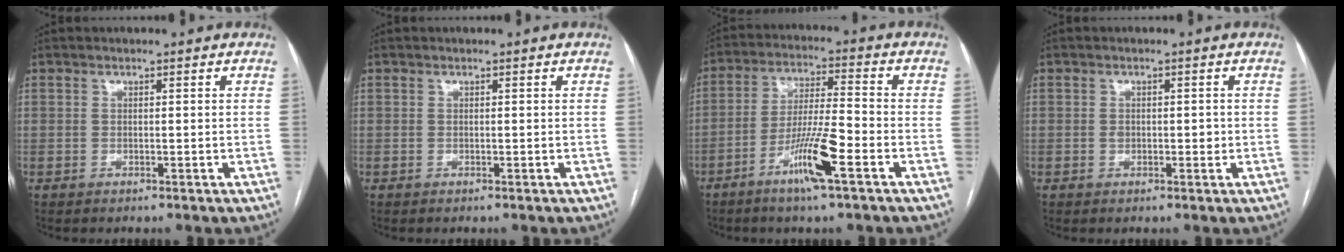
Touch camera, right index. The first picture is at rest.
{"total": 0.0}
{"total": 9.7, "force": [-4.8, 0.3, 8.4], "torque": [-0.161, -0.005, -0.089]}
{"total": 1.9, "force": [-0.1, 1.3, 1.3], "torque": [-0.020, 0.003, 0.001]}